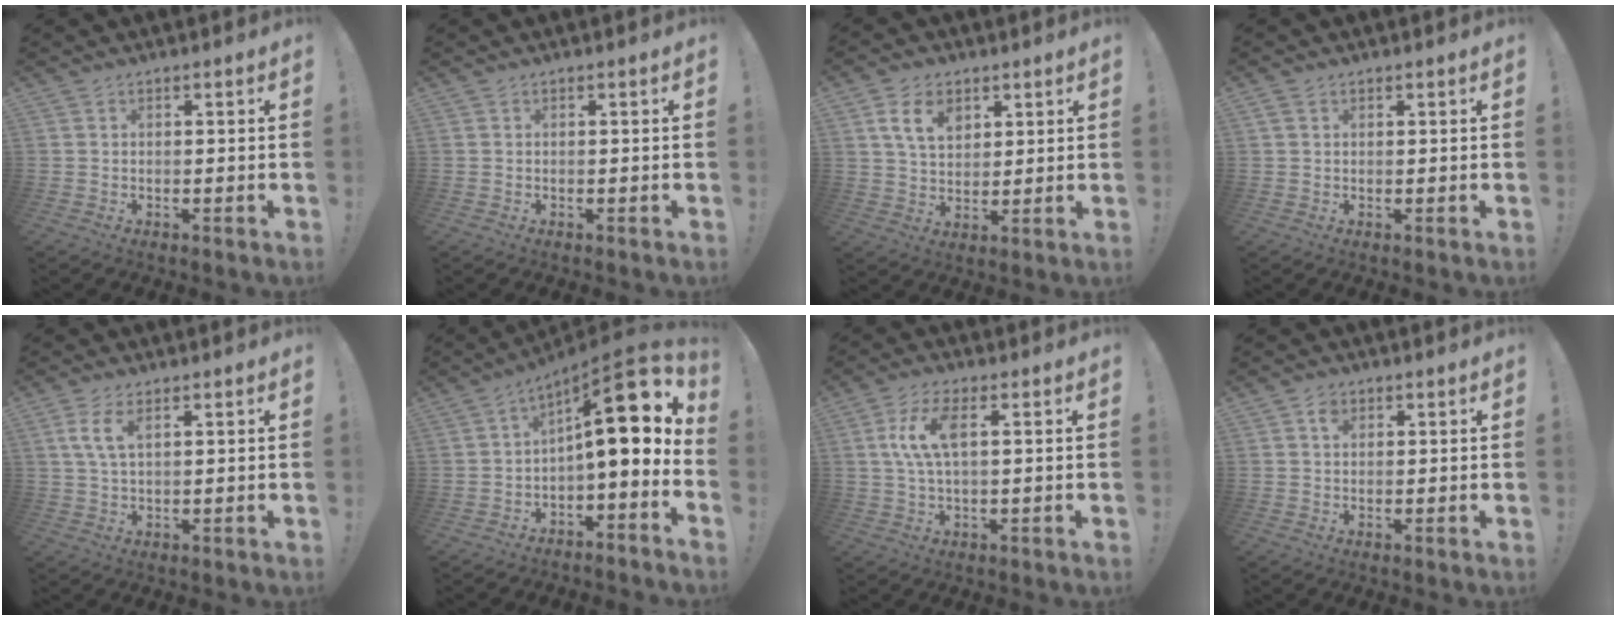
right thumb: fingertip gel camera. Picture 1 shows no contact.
{"total": 0.0}
{"total": 10.0, "force": [4.9, 6.7, 5.6], "torque": [-0.087, -0.009, 0.092]}
{"total": 1.9, "force": [1.1, 1.2, 0.8], "torque": [-0.018, 0.004, 0.022]}
{"total": 6.0, "force": [2.5, 2.6, 4.8], "torque": [-0.081, -0.001, 0.045]}
{"total": 17.9, "force": [4.6, 5.5, 16.5], "torque": [-0.242, -0.027, 0.074]}
{"total": 9.3, "force": [1.8, 3.7, 8.4], "torque": [-0.161, 0.000, 0.031]}
{"total": 2.7, "force": [1.2, 2.1, 1.3], "torque": [-0.006, -0.006, 0.018]}